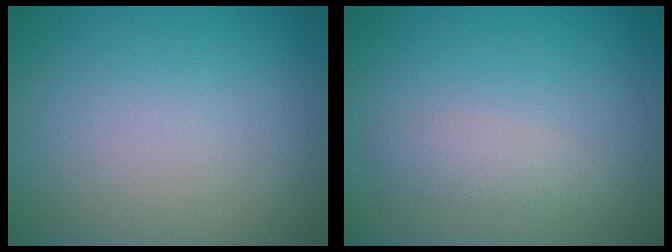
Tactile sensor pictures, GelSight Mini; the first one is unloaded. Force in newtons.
{"total": 1.7, "press": 1.7, "slide": 0.0}